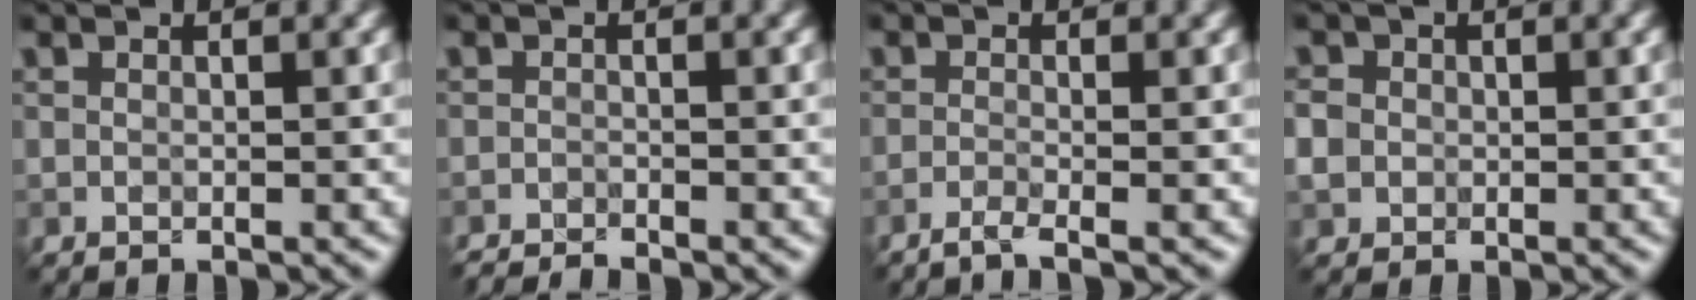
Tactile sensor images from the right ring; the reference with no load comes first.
{"total": 2.2, "force": [-2.2, 0.1, 0.4], "torque": [-0.012, -0.002, -0.044]}
{"total": 1.8, "force": [-1.3, 0.2, 1.2], "torque": [-0.020, -0.002, -0.037]}
{"total": 3.7, "force": [-0.1, 3.4, 1.3], "torque": [-0.026, 0.018, -0.027]}